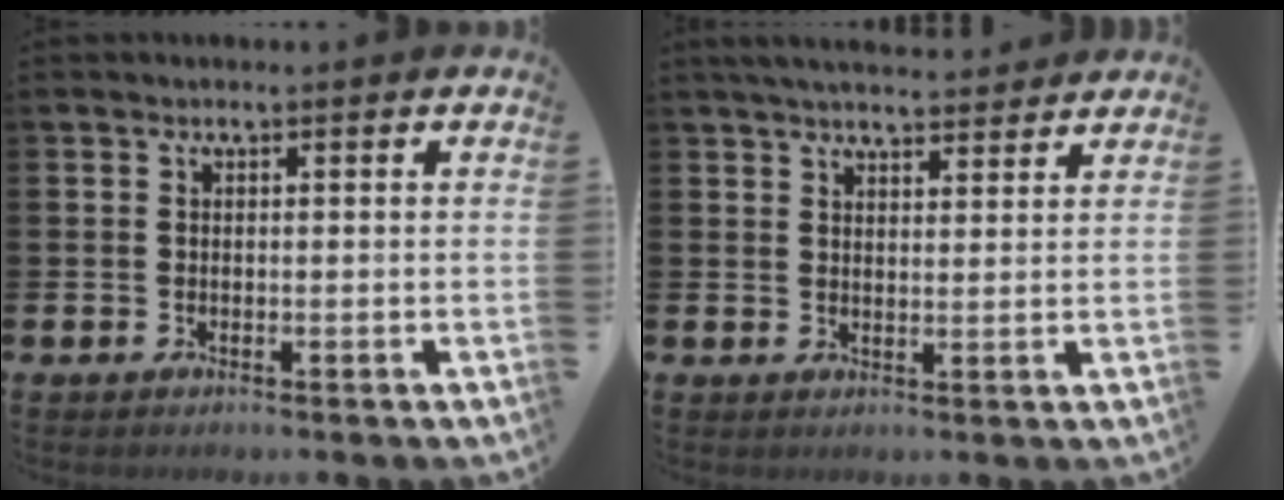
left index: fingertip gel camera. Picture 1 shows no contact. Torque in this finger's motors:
{"motor_torque": [1.07, -1.06, 0.58, 0.10]}